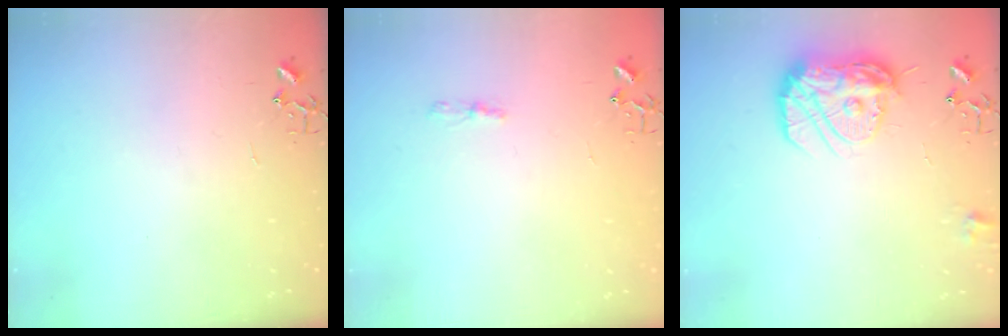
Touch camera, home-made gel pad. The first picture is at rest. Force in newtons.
{"total": 3.8, "press": 3.8, "slide": 0.5}
{"total": 15.7, "press": 15.7, "slide": 1.4}